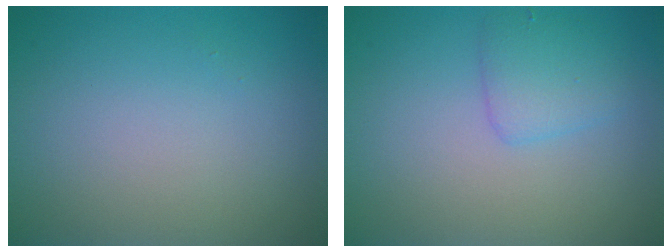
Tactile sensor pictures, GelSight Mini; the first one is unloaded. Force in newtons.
{"total": 2.2, "press": 2.2, "slide": 0.2}